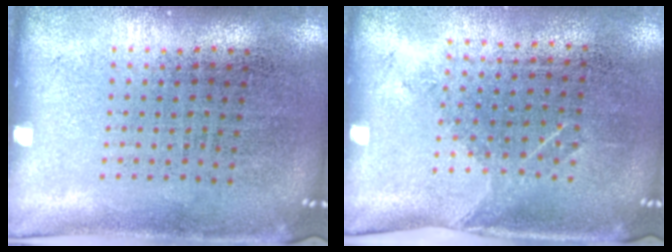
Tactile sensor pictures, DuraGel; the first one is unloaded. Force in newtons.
{"total": 1.2, "press": 1.0, "slide": 0.7}